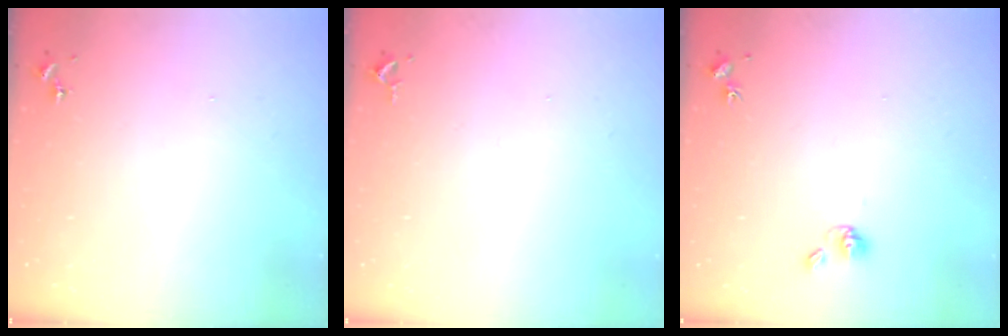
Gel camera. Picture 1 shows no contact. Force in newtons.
{"total": 2.6, "press": 2.6, "slide": 0.4}
{"total": 6.0, "press": 5.6, "slide": 2.1}